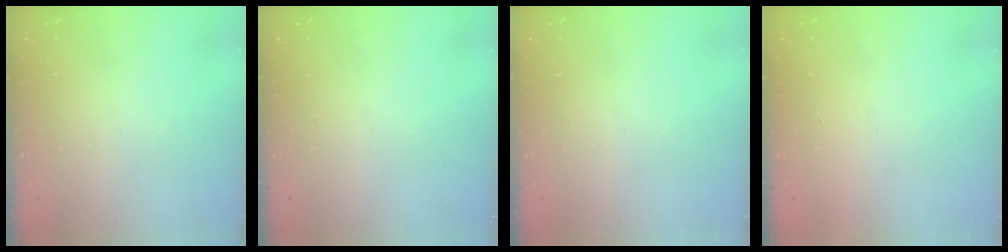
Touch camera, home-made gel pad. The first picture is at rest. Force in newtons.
{"total": 0.0}
{"total": 0.0}
{"total": 1.7, "press": 1.7, "slide": 0.1}